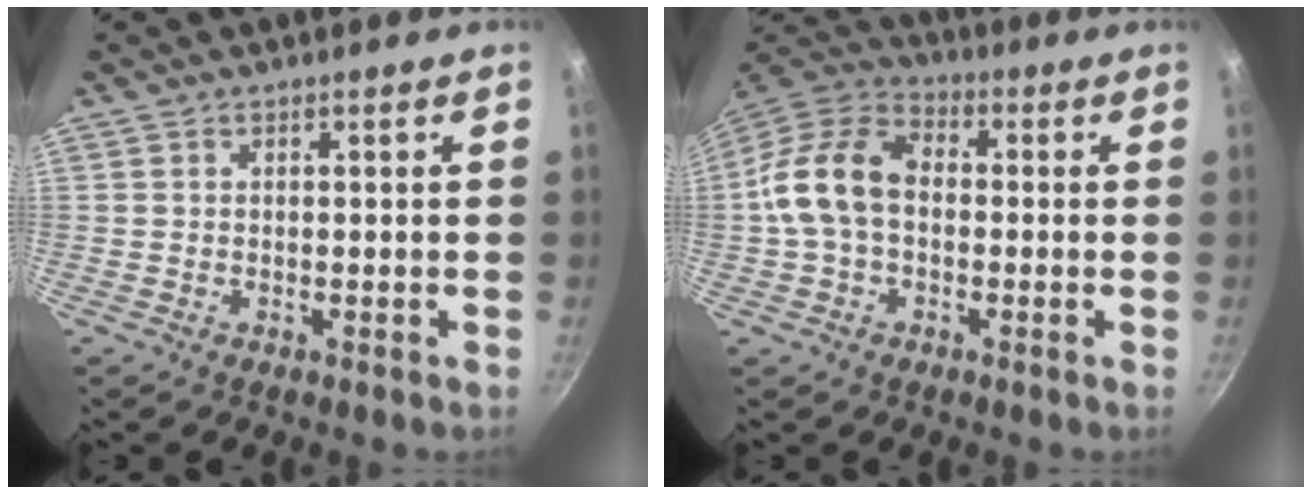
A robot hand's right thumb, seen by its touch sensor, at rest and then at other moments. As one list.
[{"total": 13.8, "force": [-0.5, 9.4, 10.1], "torque": [-0.197, 0.037, -0.018]}]